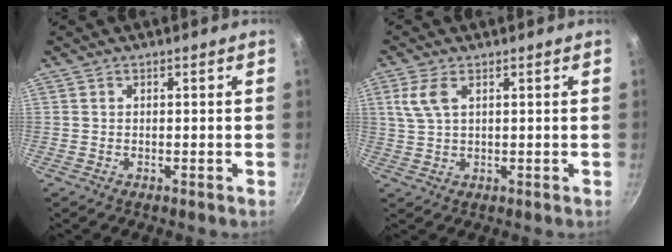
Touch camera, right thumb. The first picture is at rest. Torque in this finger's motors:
{"motor_torque": [-0.42, 0.51, -0.18, 0.02, 0.03]}